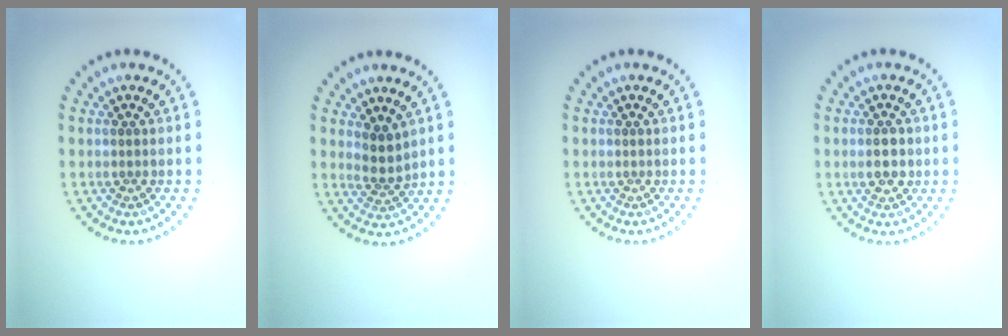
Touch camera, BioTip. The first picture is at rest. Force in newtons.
{"total": 2.2, "press": 1.8, "slide": 1.3}
{"total": 0.0}
{"total": 2.7, "press": 2.7, "slide": 0.1}